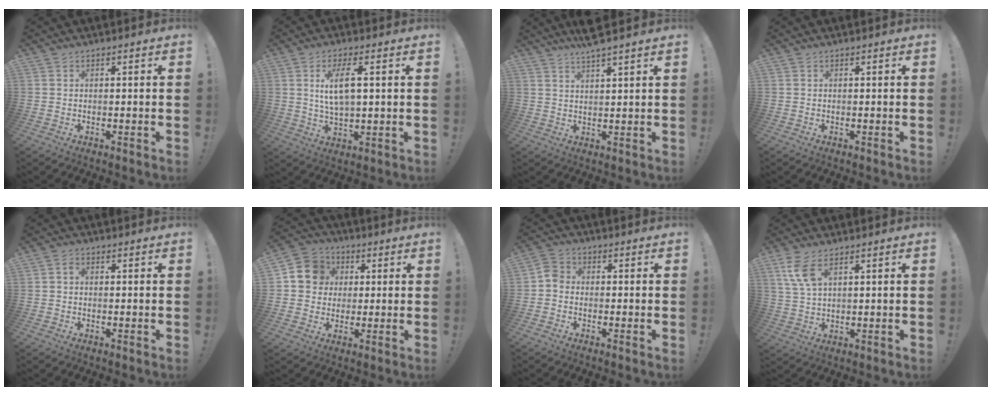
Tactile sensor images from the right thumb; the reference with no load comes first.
{"total": 8.3, "force": [2.2, 2.7, 7.5], "torque": [-0.142, -0.001, 0.035]}
{"total": 5.4, "force": [4.5, -0.4, 3.0], "torque": [-0.055, -0.021, 0.075]}
{"total": 0.0}
{"total": 1.4, "force": [-0.2, 1.1, 0.7], "torque": [-0.014, 0.006, -0.005]}
{"total": 10.1, "force": [1.7, 9.5, 3.1], "torque": [-0.043, 0.009, 0.039]}
{"total": 3.6, "force": [-1.6, 2.7, 1.9], "torque": [-0.043, 0.017, -0.028]}
{"total": 7.2, "force": [3.9, 3.0, 5.3], "torque": [-0.112, -0.012, 0.074]}